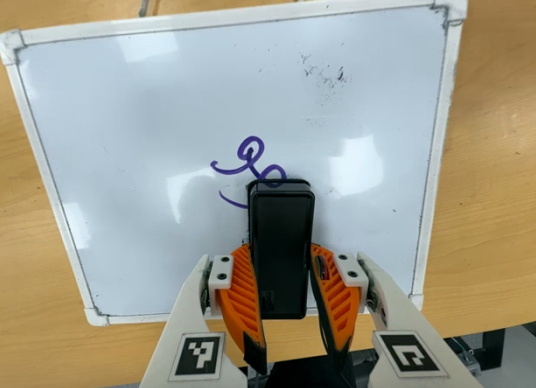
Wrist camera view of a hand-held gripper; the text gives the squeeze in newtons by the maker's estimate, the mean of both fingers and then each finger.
{"total": 8.1, "left": 5.7, "right": 10.4}